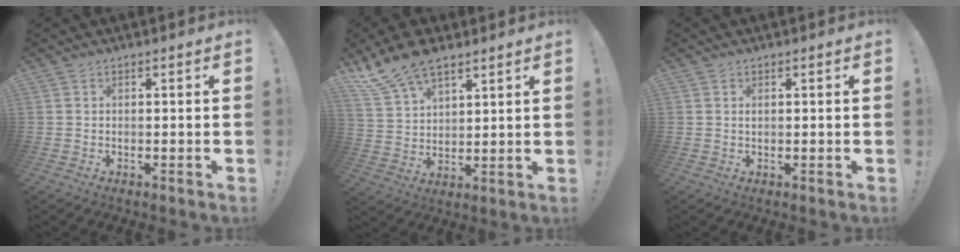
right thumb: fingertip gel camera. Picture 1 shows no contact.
{"total": 12.0, "force": [8.9, 5.7, 5.7], "torque": [-0.121, -0.041, 0.173]}
{"total": 0.5, "force": [0.3, 0.3, 0.4], "torque": [-0.011, 0.003, 0.005]}